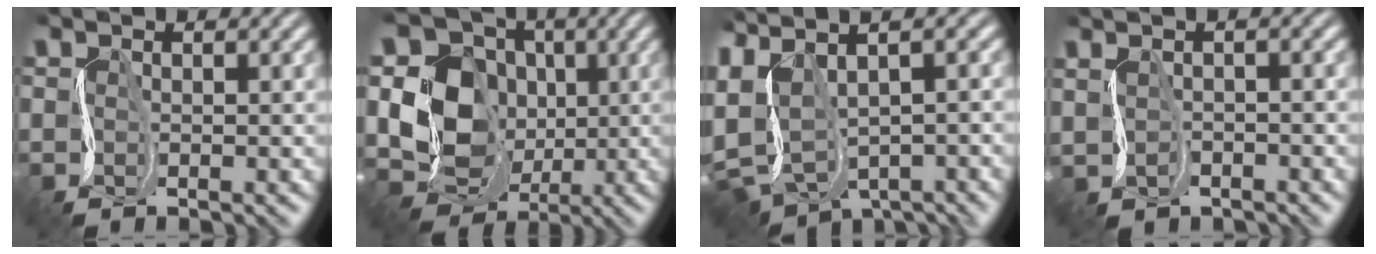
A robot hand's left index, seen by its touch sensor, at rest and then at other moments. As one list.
[{"total": 11.2, "force": [0.2, 10.0, 5.0], "torque": [-0.125, -0.005, -0.014]}, {"total": 5.5, "force": [-1.3, 2.1, 4.9], "torque": [-0.113, -0.004, 0.010]}, {"total": 1.0, "force": [-0.7, -0.7, -0.4], "torque": [-0.005, -0.013, -0.002]}]